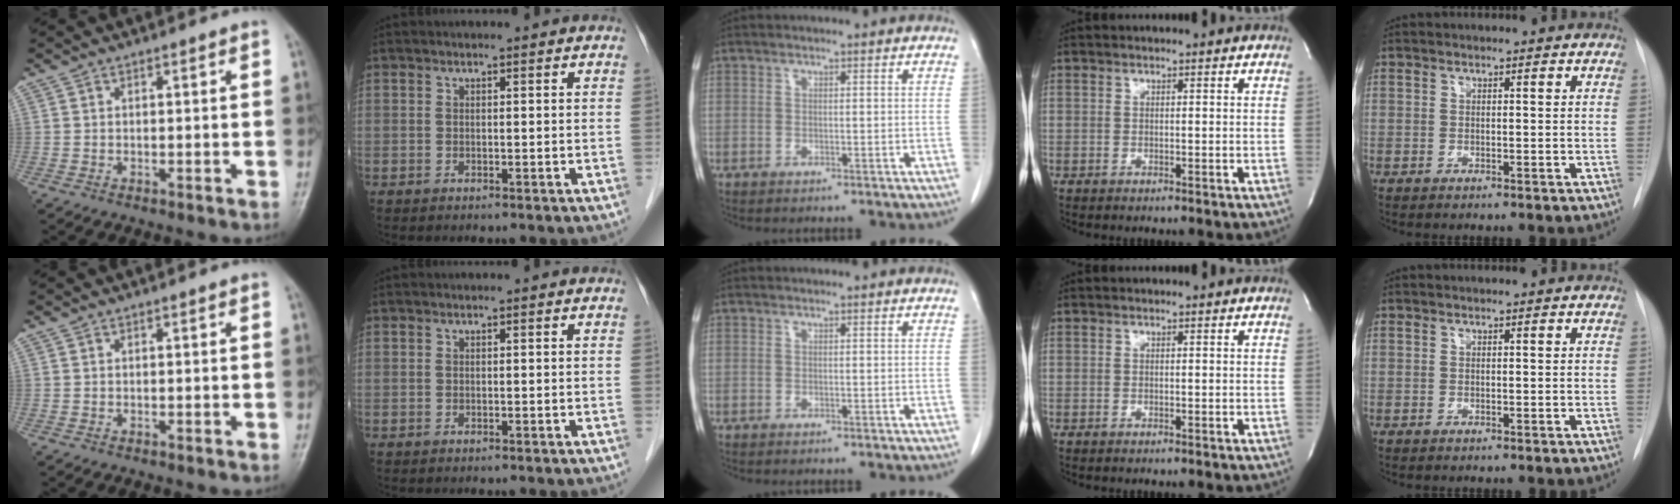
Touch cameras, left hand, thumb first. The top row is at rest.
{}